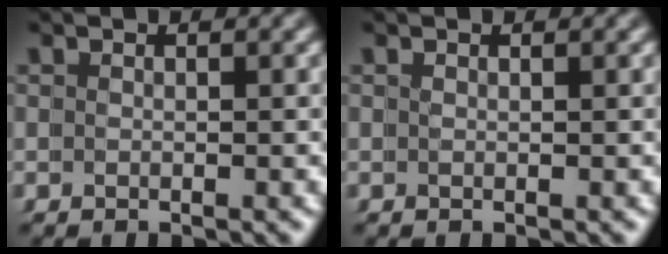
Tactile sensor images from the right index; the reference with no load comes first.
{"total": 0.9, "force": [0.2, -0.3, -0.8], "torque": [0.010, 0.000, 0.002]}